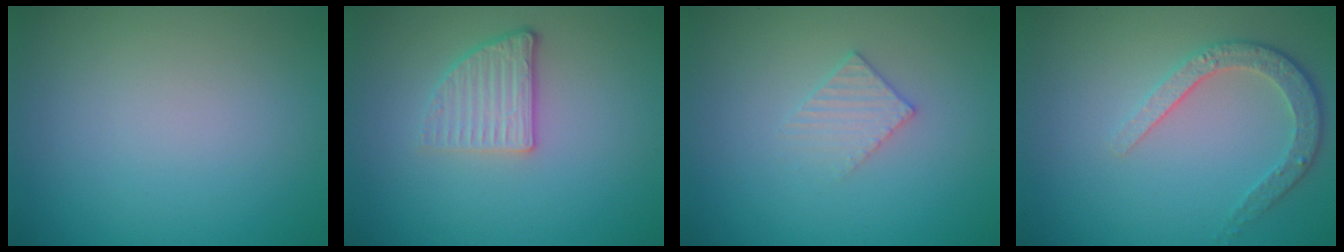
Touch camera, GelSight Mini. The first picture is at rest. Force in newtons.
{"total": 2.8, "press": 2.3, "slide": 1.6}
{"total": 1.9, "press": 1.9, "slide": 0.2}
{"total": 3.5, "press": 2.8, "slide": 2.1}